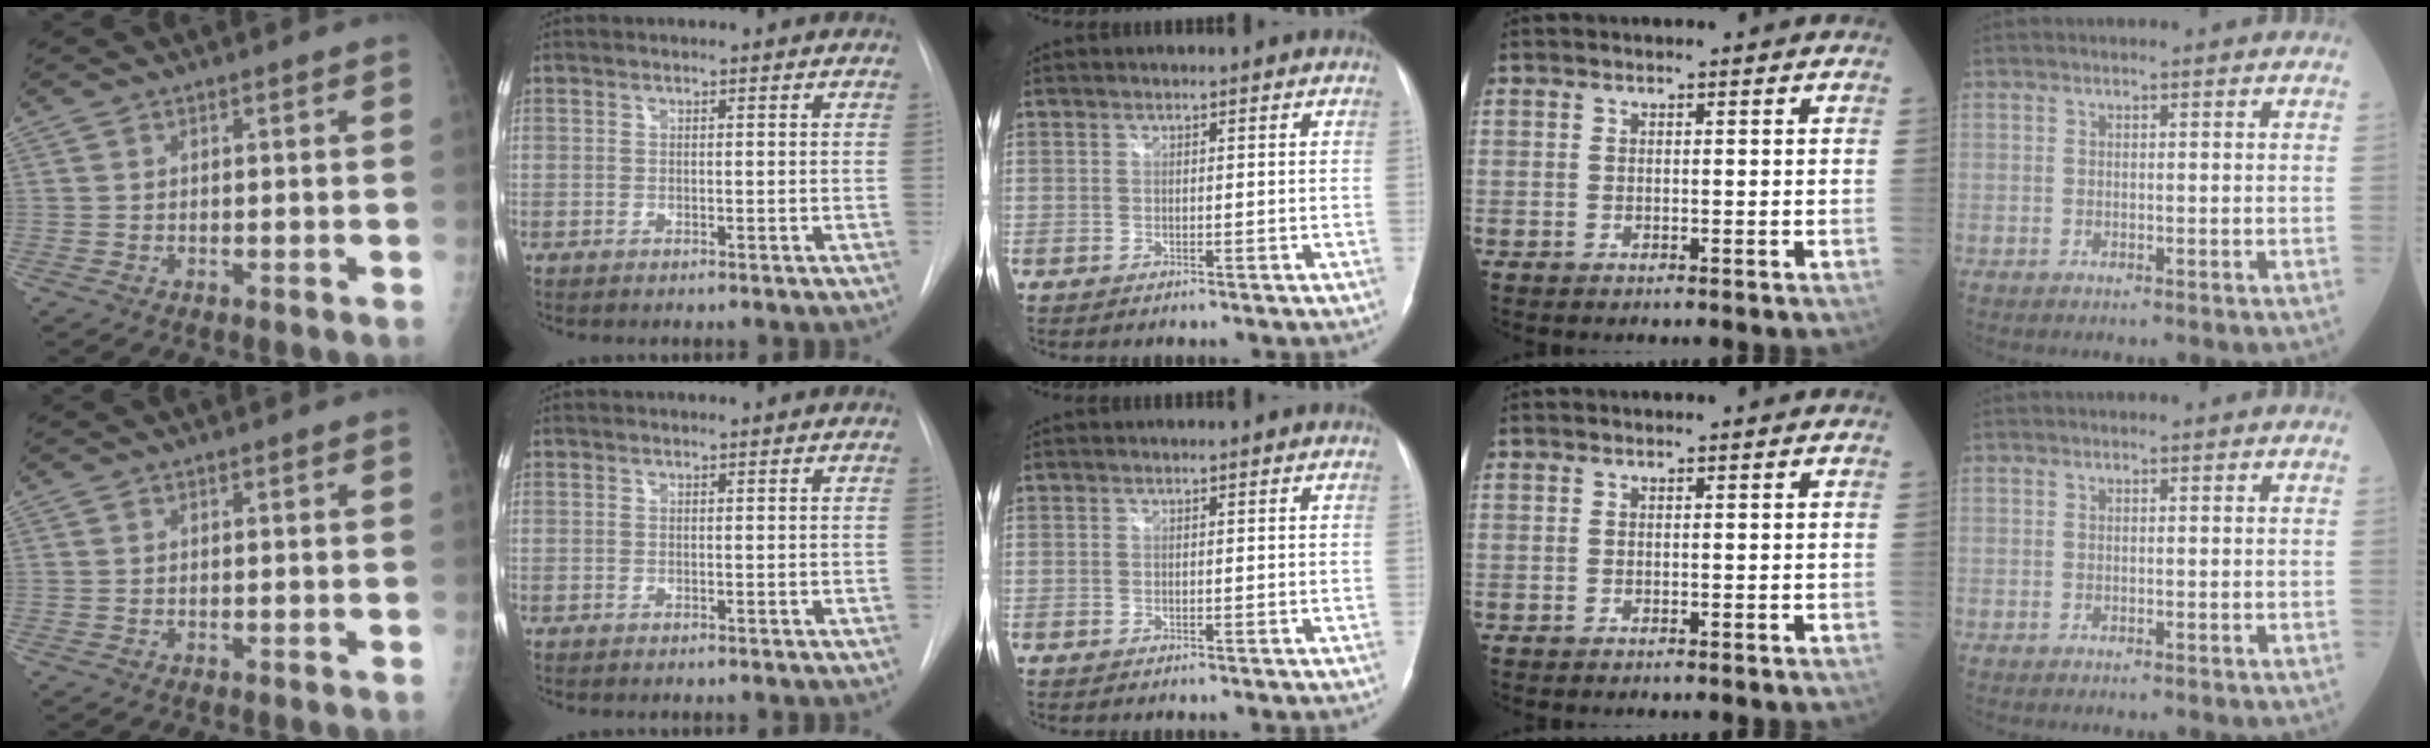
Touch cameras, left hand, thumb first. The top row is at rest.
{}